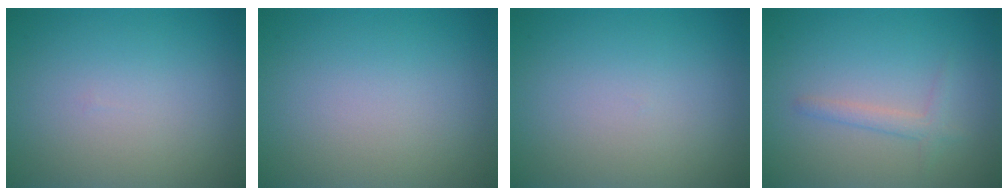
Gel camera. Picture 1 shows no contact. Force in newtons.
{"total": 0.0}
{"total": 0.0}
{"total": 1.5, "press": 1.5, "slide": 0.1}